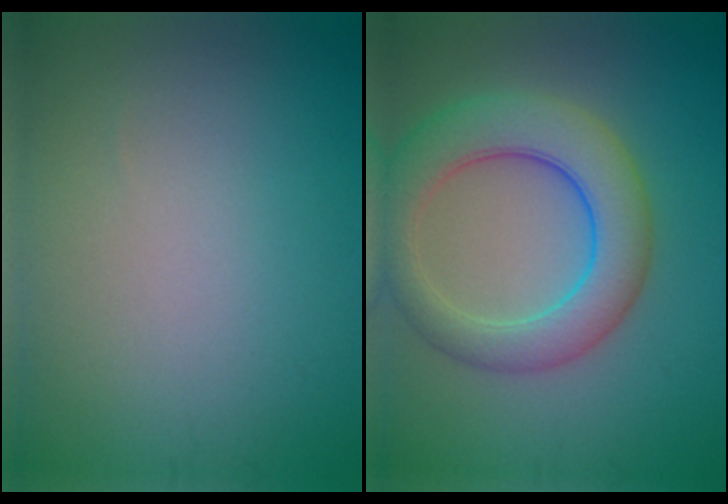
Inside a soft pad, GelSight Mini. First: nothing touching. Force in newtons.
{"total": 7.1, "press": 7.1, "slide": 0.2}